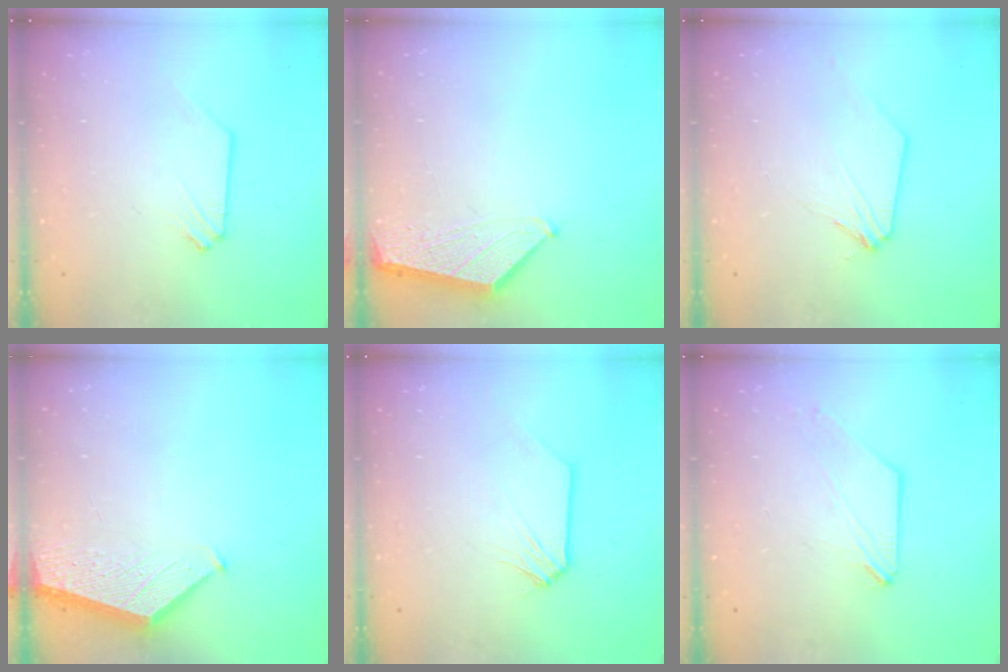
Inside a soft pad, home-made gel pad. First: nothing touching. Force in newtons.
{"total": 1.5, "press": 1.4, "slide": 0.2}
{"total": 1.5, "press": 1.4, "slide": 0.3}
{"total": 1.8, "press": 1.8, "slide": 0.2}
{"total": 1.0, "press": 1.0, "slide": 0.2}
{"total": 0.0}